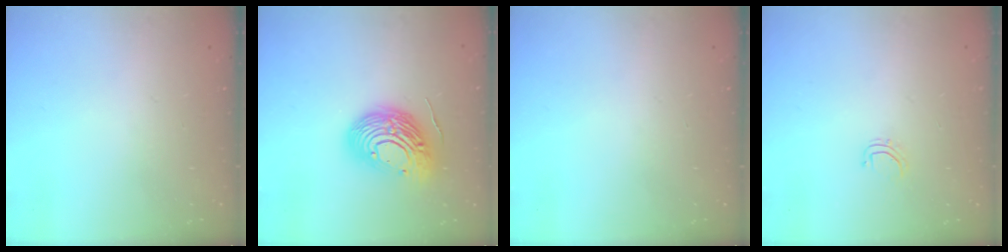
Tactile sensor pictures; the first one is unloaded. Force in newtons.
{"total": 15.3, "press": 15.1, "slide": 2.2}
{"total": 0.0}
{"total": 3.8, "press": 3.8, "slide": 0.2}